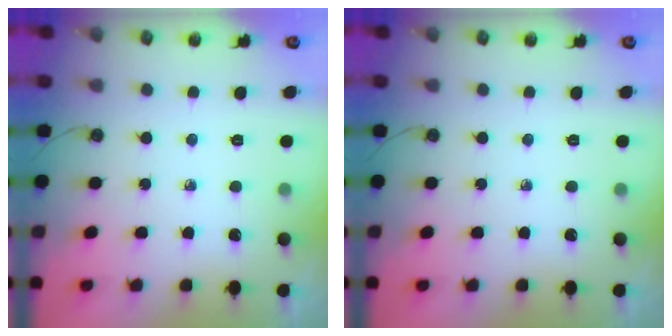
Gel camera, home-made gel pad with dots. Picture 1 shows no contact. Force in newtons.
{"total": 0.0}